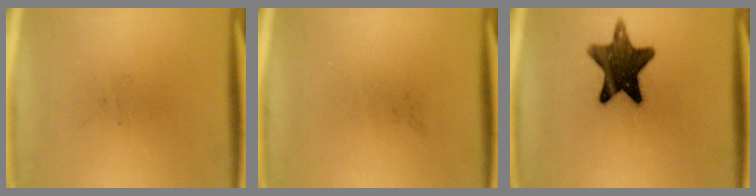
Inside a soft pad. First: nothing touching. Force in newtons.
{"total": 0.0}
{"total": 13.3}